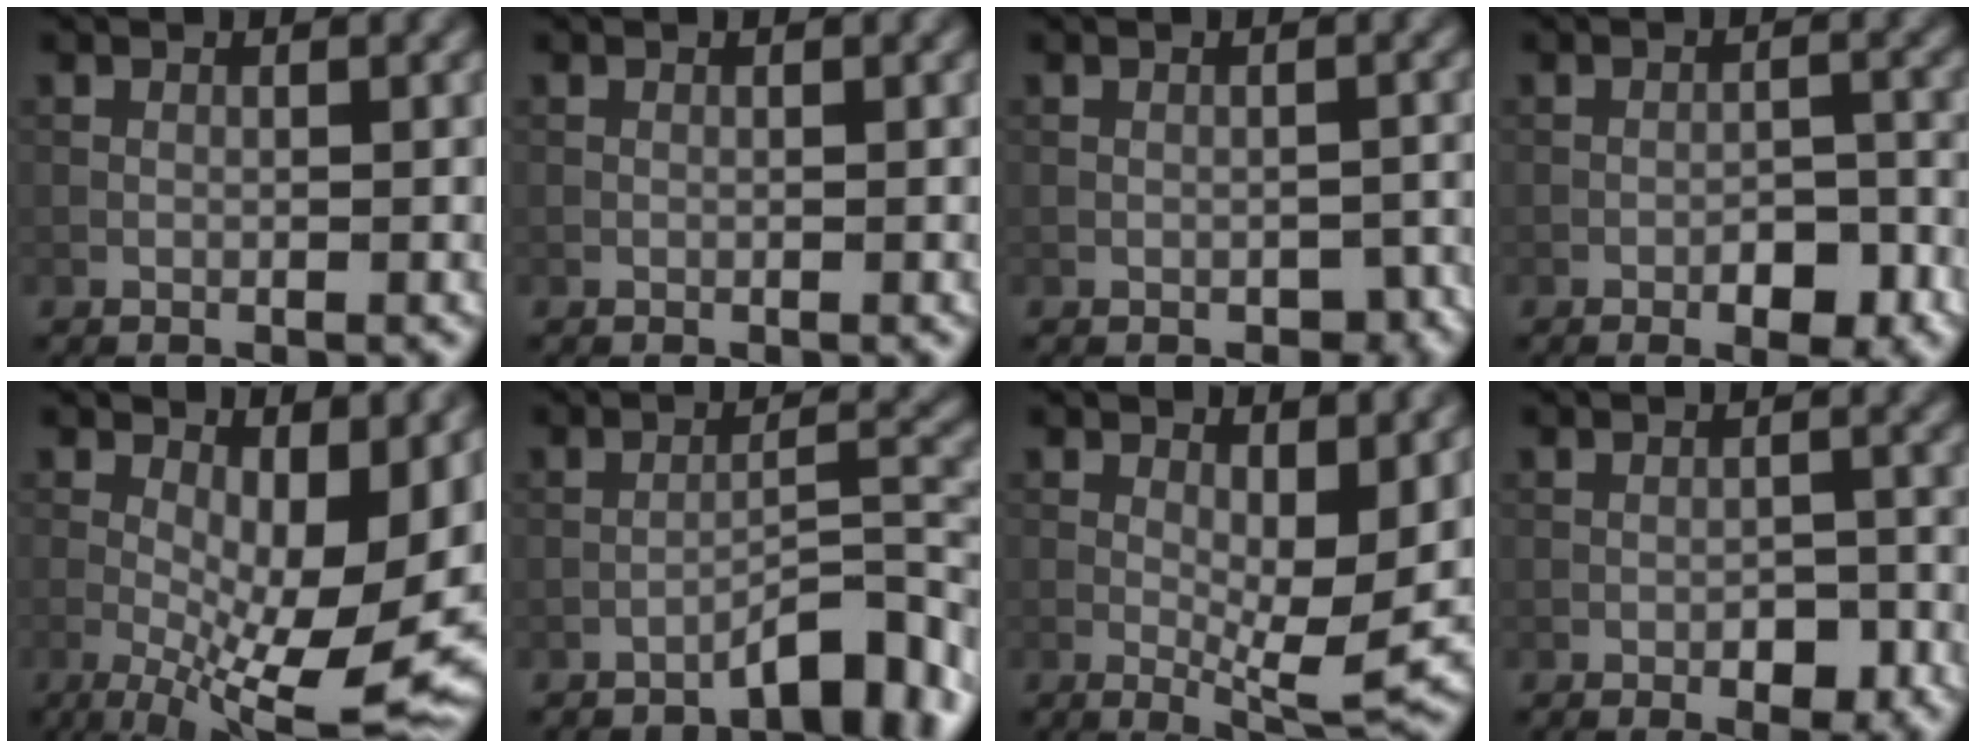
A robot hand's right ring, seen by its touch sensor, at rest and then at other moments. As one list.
[{"total": 0.0}, {"total": 2.0, "force": [-1.0, 1.3, 1.1], "torque": [-0.013, -0.006, -0.008]}, {"total": 3.7, "force": [-2.0, 1.4, 2.8], "torque": [-0.037, 0.004, -0.030]}, {"total": 13.0, "force": [-1.2, 4.7, 12.1], "torque": [-0.181, -0.006, -0.012]}, {"total": 4.6, "force": [-3.7, 0.7, 2.7], "torque": [-0.036, 0.019, -0.059]}, {"total": 5.8, "force": [0.7, 2.0, 5.4], "torque": [-0.083, -0.010, 0.013]}, {"total": 2.7, "force": [-1.3, 1.2, 2.0], "torque": [-0.025, 0.004, -0.019]}]